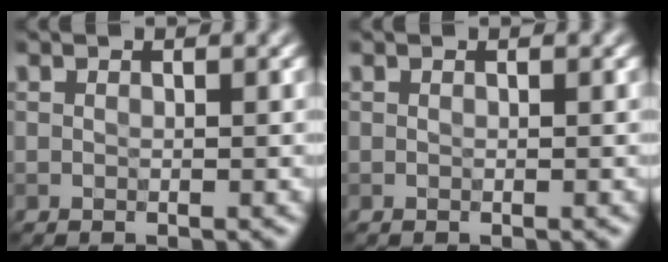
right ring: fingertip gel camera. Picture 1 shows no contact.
{"total": 0.0}